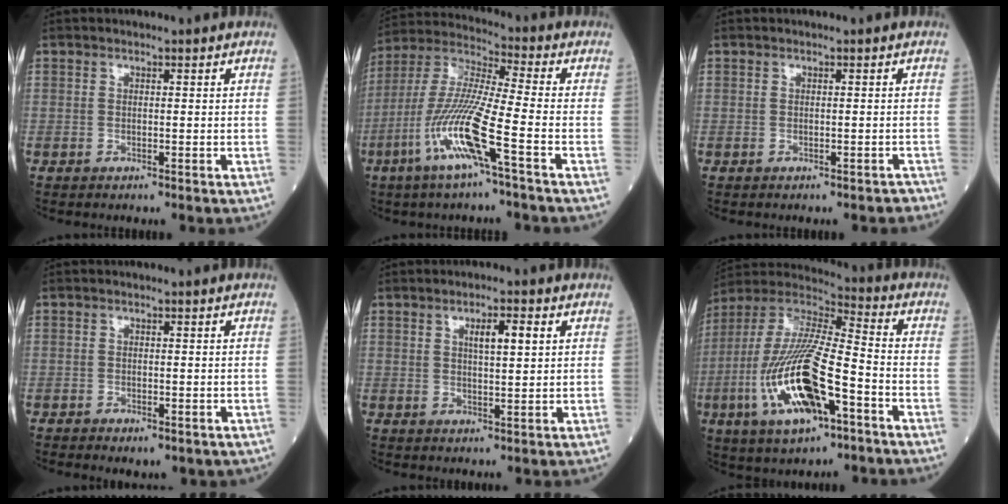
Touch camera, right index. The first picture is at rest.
{"total": 13.1, "force": [-5.6, -0.3, 11.9], "torque": [-0.251, -0.007, -0.116]}
{"total": 1.7, "force": [-1.4, 0.6, 0.6], "torque": [-0.006, -0.001, -0.016]}
{"total": 3.1, "force": [-1.9, 1.7, 1.9], "torque": [-0.023, -0.004, -0.017]}
{"total": 4.1, "force": [1.5, 0.7, 3.7], "torque": [-0.063, 0.003, 0.027]}
{"total": 19.7, "force": [-6.7, 4.8, 17.8], "torque": [-0.385, -0.019, -0.121]}